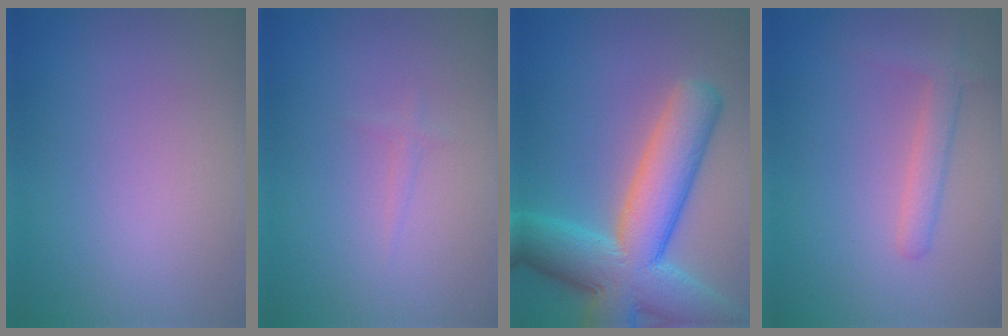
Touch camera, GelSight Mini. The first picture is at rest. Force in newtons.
{"total": 0.7, "press": 0.6, "slide": 0.1}
{"total": 10.7, "press": 10.7, "slide": 0.6}
{"total": 2.2, "press": 2.2, "slide": 0.2}